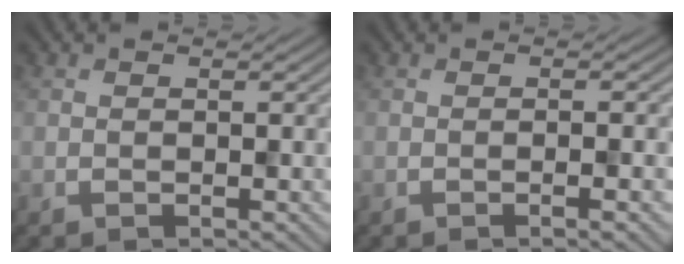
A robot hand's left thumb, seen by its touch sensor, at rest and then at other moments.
{"total": 2.2, "force": [-0.5, 0.1, 2.1], "torque": [-0.024, 0.005, -0.014]}